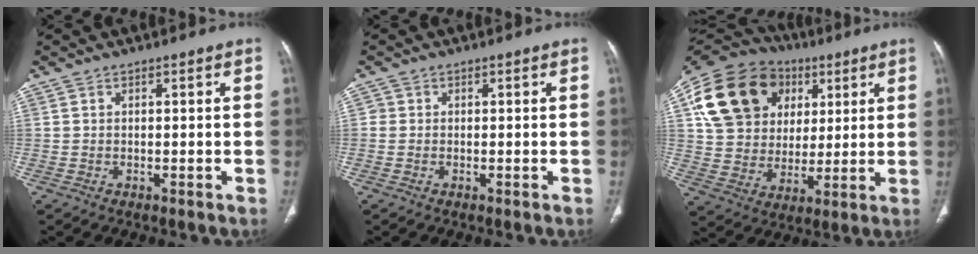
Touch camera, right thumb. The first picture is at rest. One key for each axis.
{"total": 0.8, "fx": 0.0, "fy": 0.8, "fz": 0.1, "tx": 0.002, "ty": 0.003, "tz": -0.002}
{"total": 22.8, "fx": 8.1, "fy": 18.0, "fz": 11.5, "tx": -0.192, "ty": 0.023, "tz": 0.147}